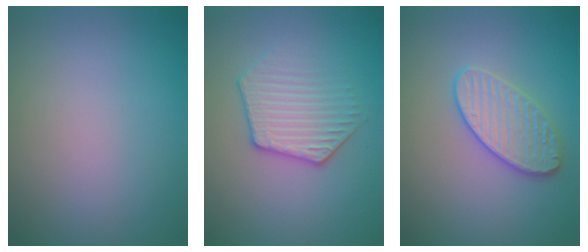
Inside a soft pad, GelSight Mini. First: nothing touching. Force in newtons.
{"total": 3.4, "press": 3.2, "slide": 1.3}
{"total": 3.5, "press": 3.4, "slide": 0.8}